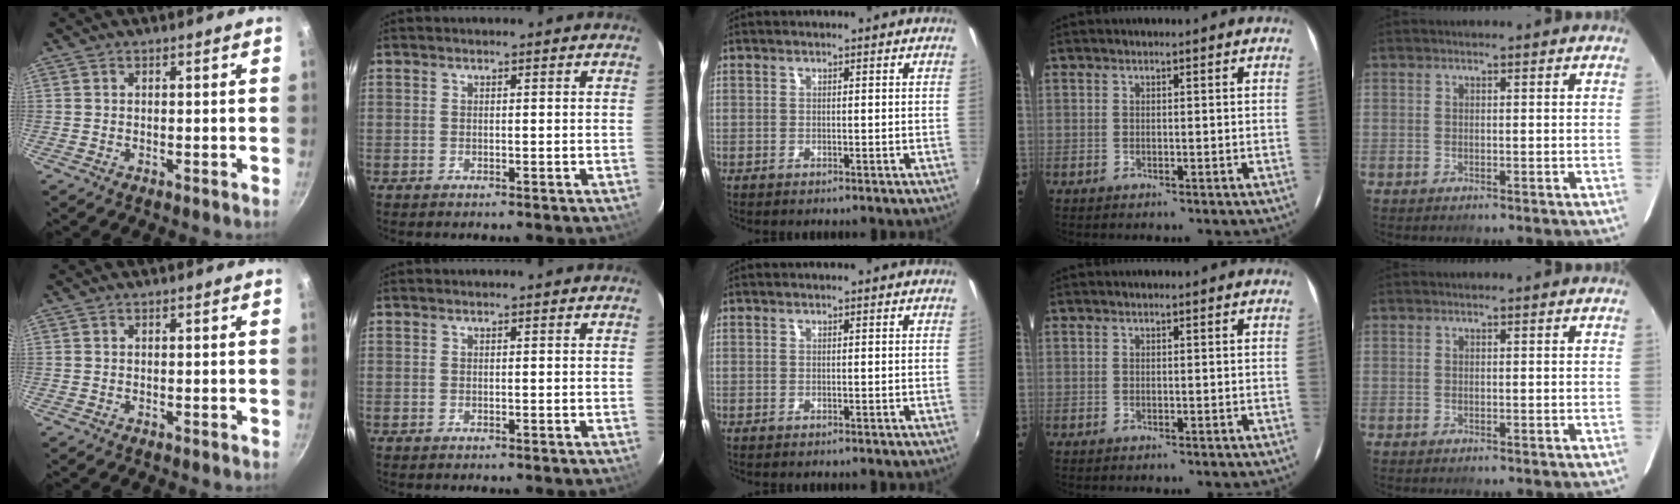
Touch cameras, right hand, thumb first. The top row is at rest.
{}